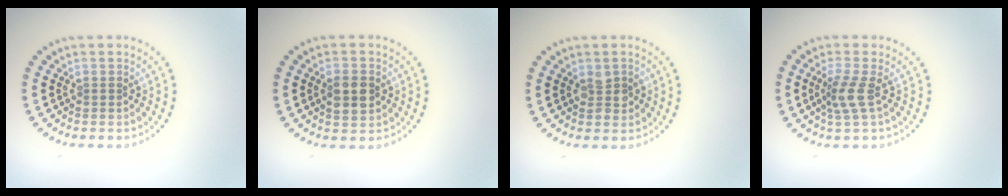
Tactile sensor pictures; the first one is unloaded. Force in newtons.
{"total": 3.2, "press": 3.2, "slide": 0.1}
{"total": 2.0, "press": 2.0, "slide": 0.2}
{"total": 2.5, "press": 1.9, "slide": 1.6}